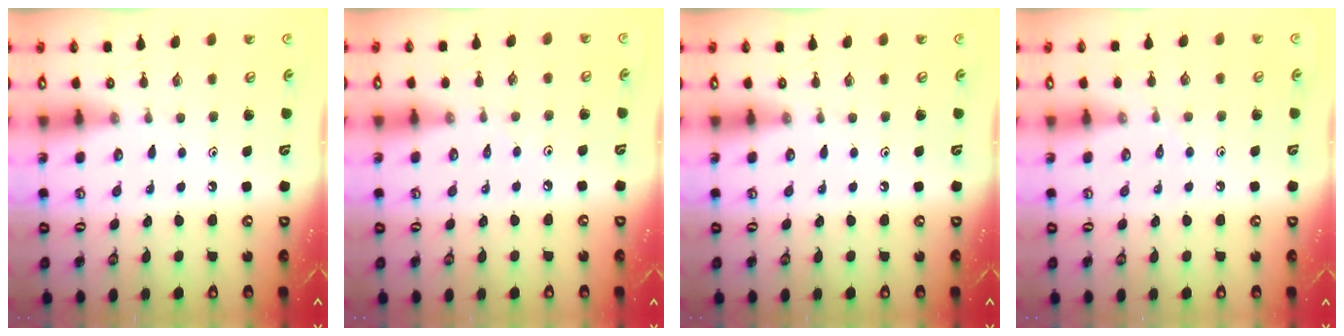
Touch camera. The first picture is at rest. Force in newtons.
{"total": 1.7, "press": 1.7, "slide": 0.4}
{"total": 0.0}
{"total": 4.9, "press": 4.8, "slide": 0.7}